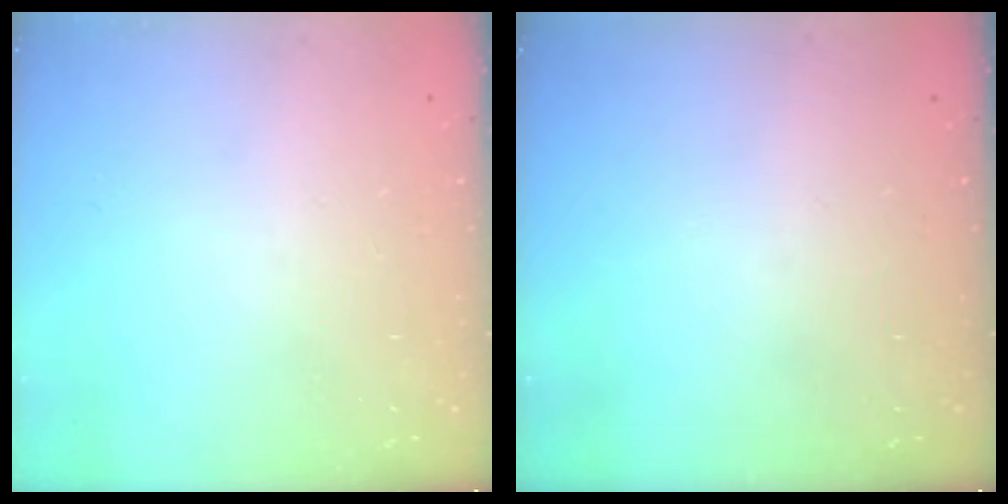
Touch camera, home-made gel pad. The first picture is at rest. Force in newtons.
{"total": 0.0}